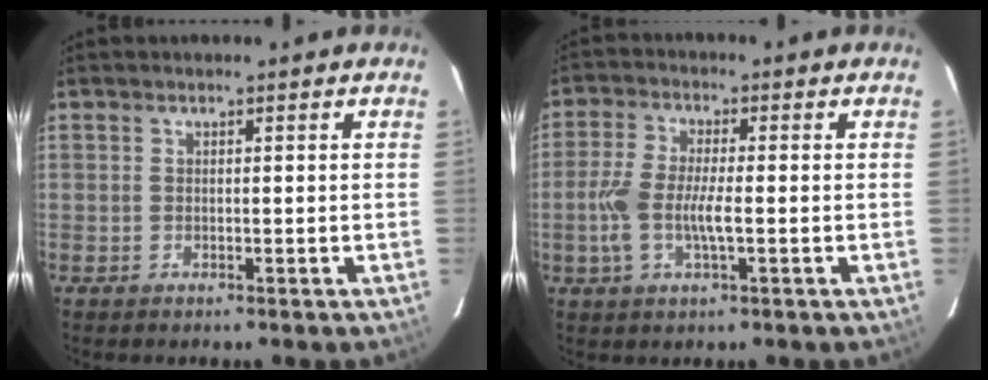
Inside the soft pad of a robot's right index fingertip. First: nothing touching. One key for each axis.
{"total": 7.4, "fx": -1.6, "fy": 2.2, "fz": 6.9, "tx": -0.151, "ty": -0.001, "tz": -0.032}